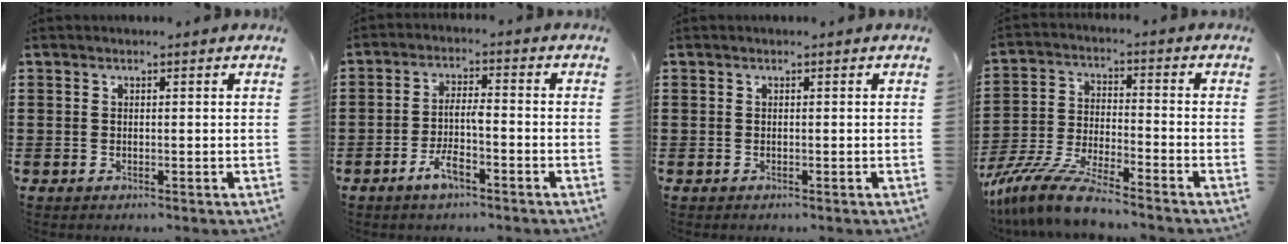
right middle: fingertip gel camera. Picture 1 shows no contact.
{"total": 4.7, "force": [-2.4, 1.2, 3.9], "torque": [-0.085, 0.004, -0.052]}
{"total": 0.0}
{"total": 9.4, "force": [-8.5, 0.6, 3.9], "torque": [-0.088, 0.006, -0.171]}